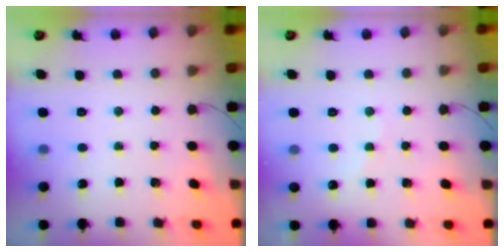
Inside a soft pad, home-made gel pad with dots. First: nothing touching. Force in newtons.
{"total": 6.0, "press": 5.9, "slide": 1.1}